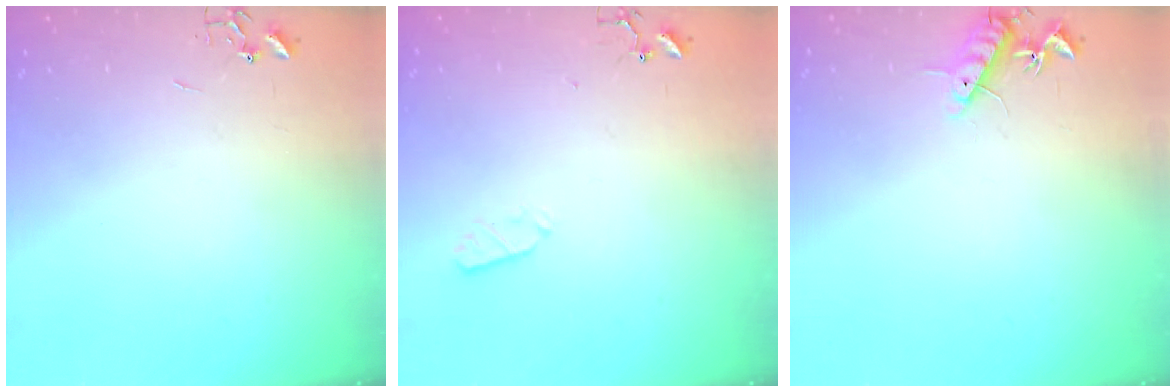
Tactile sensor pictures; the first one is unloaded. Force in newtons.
{"total": 3.6, "press": 3.6, "slide": 0.5}
{"total": 10.1, "press": 10.0, "slide": 0.8}